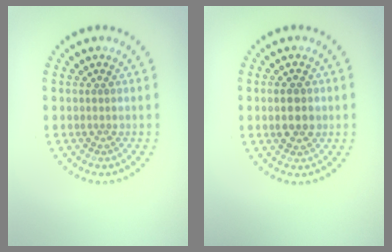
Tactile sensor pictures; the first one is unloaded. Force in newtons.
{"total": 2.4, "press": 2.4, "slide": 0.1}